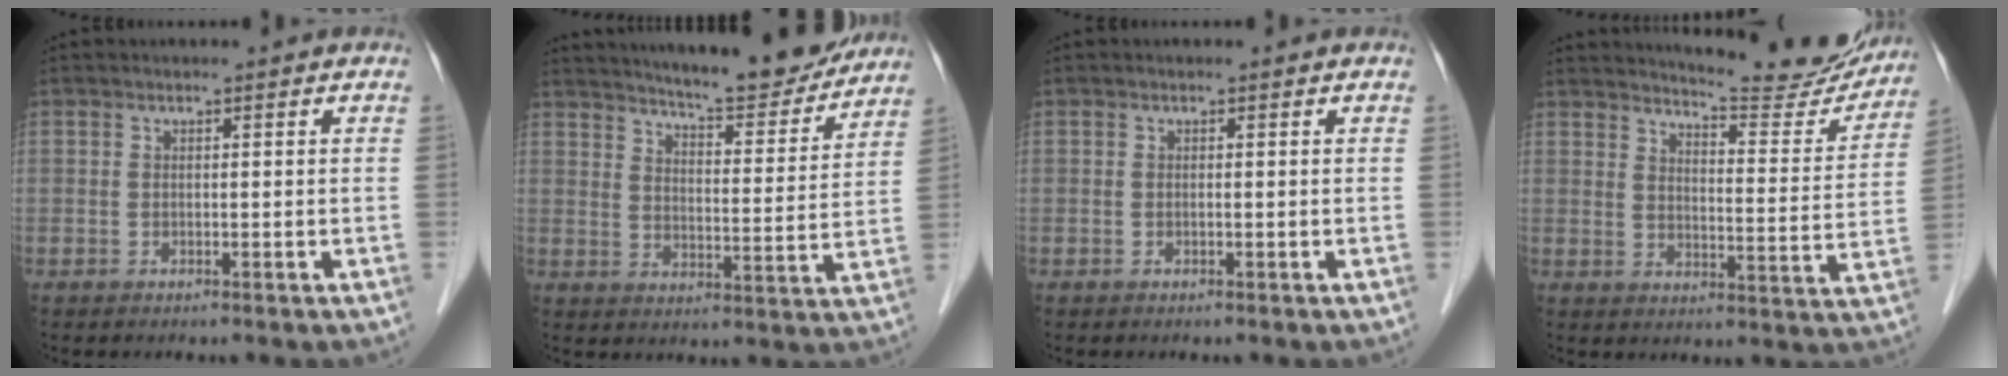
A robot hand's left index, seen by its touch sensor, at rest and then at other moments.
{"total": 15.5, "force": [14.2, 1.7, 5.9], "torque": [-0.087, -0.020, 0.193]}
{"total": 0.0}
{"total": 16.1, "force": [15.4, 1.7, 4.3], "torque": [-0.054, -0.058, 0.186]}